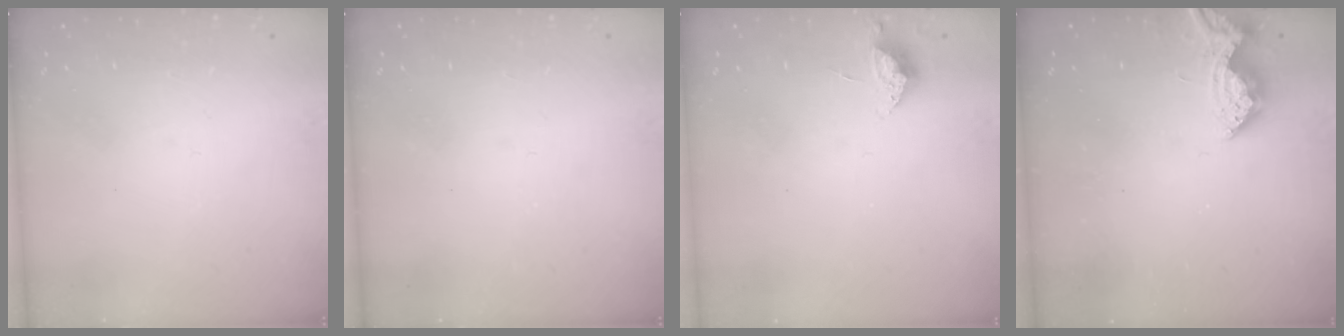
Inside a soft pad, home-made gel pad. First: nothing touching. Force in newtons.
{"total": 1.0, "press": 0.9, "slide": 0.4}
{"total": 9.0, "press": 9.0, "slide": 0.7}
{"total": 10.6, "press": 10.6, "slide": 0.9}